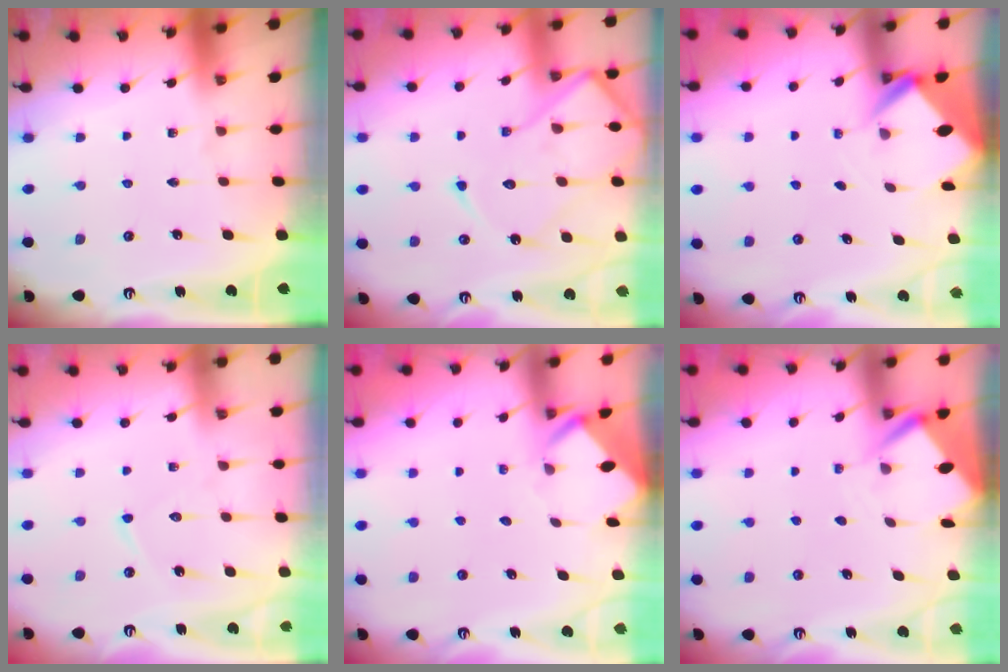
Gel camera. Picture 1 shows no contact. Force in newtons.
{"total": 14.8, "press": 14.7, "slide": 1.4}
{"total": 2.6, "press": 2.6, "slide": 0.1}
{"total": 5.8, "press": 5.8, "slide": 0.3}
{"total": 3.1, "press": 3.1, "slide": 0.1}
{"total": 3.5, "press": 3.5, "slide": 0.3}